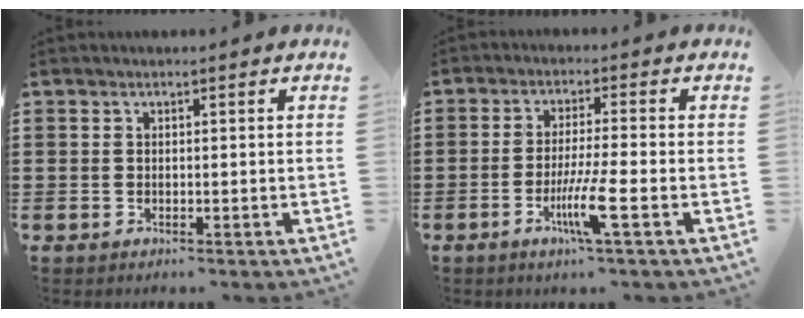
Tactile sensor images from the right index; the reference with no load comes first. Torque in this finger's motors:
{"motor_torque": [2.14, 0.00, 0.20, 0.07]}